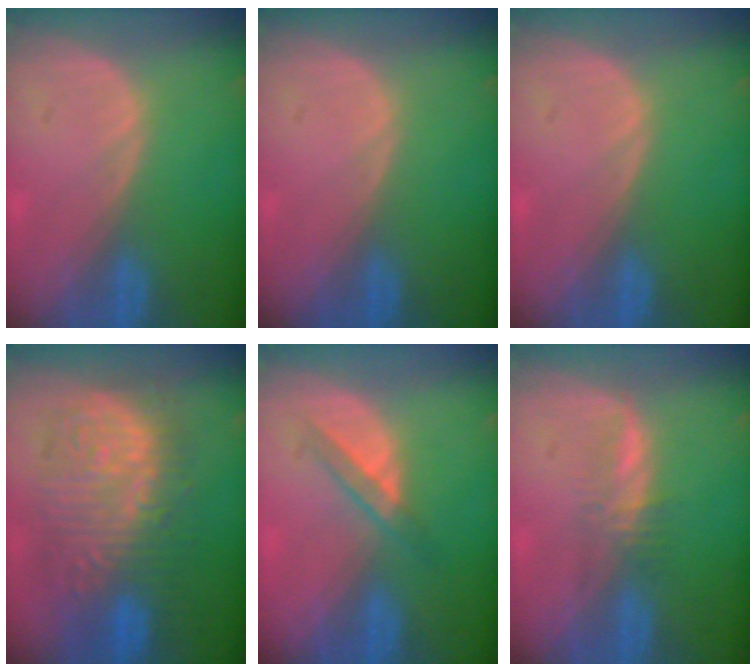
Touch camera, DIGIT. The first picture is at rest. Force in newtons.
{"total": 0.0}
{"total": 0.0}
{"total": 12.8, "press": 12.7, "slide": 1.2}
{"total": 3.4, "press": 3.2, "slide": 1.1}
{"total": 2.8, "press": 2.7, "slide": 0.5}